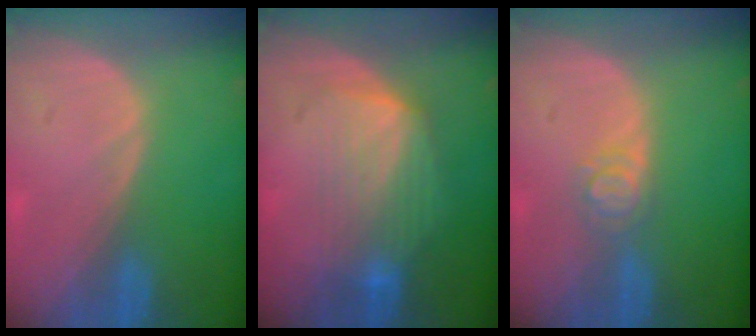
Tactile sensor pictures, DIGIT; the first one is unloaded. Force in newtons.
{"total": 7.1, "press": 7.1, "slide": 0.8}
{"total": 2.9, "press": 2.9, "slide": 0.3}